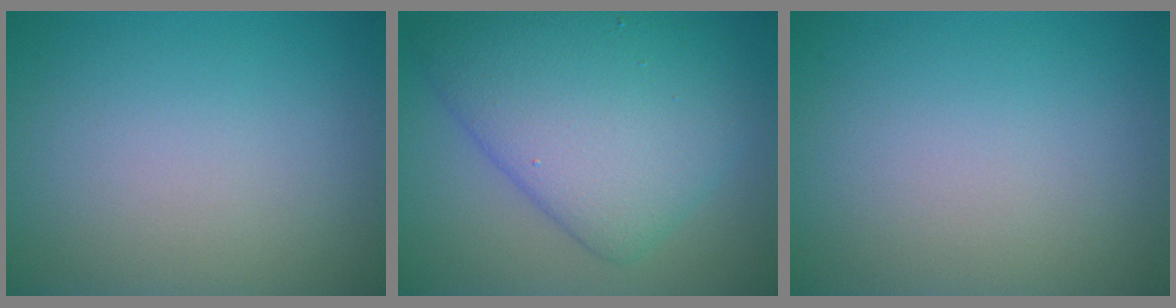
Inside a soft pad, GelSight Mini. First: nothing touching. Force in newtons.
{"total": 8.5, "press": 8.5, "slide": 0.4}
{"total": 0.0}